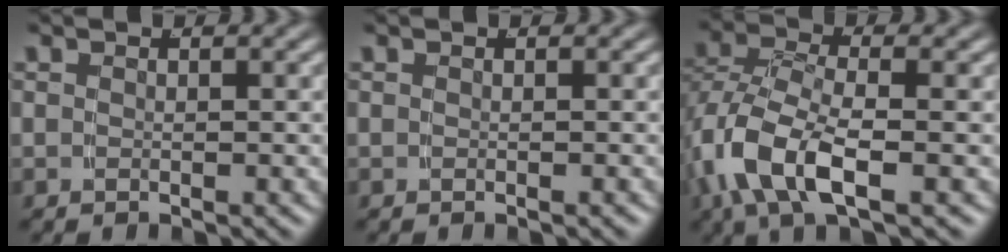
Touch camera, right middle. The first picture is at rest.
{"total": 0.0}
{"total": 6.1, "force": [-1.2, 3.2, 5.0], "torque": [-0.135, -0.019, -0.014]}